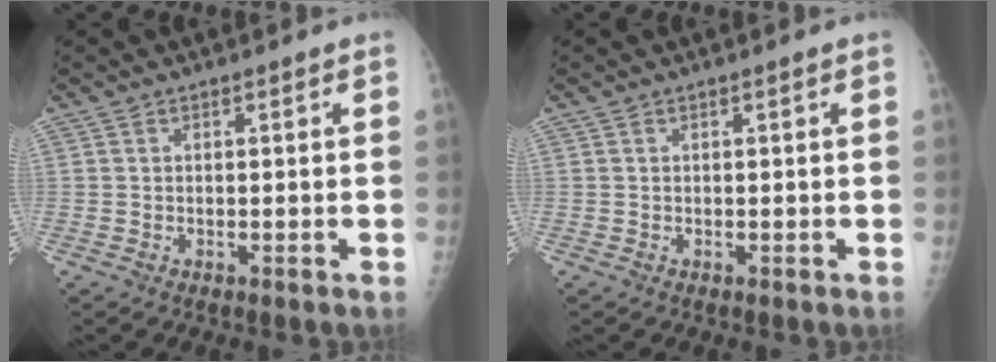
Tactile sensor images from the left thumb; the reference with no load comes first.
{"total": 0.0}